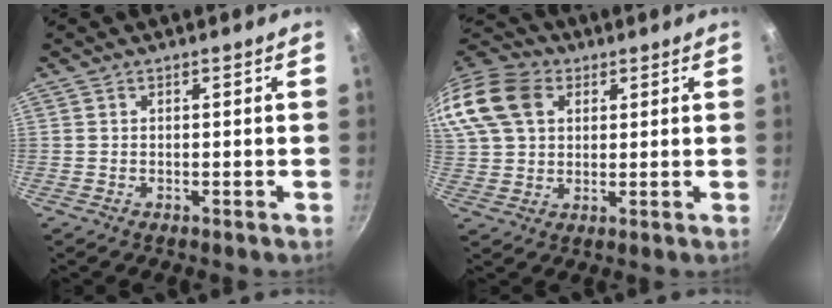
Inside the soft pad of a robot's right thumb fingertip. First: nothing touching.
{"total": 20.6, "force": [7.4, 15.3, 11.6], "torque": [-0.273, 0.034, 0.132]}